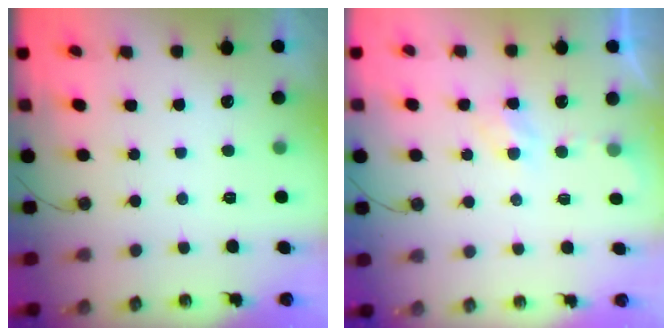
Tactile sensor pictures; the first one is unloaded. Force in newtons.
{"total": 4.6, "press": 4.6, "slide": 0.6}